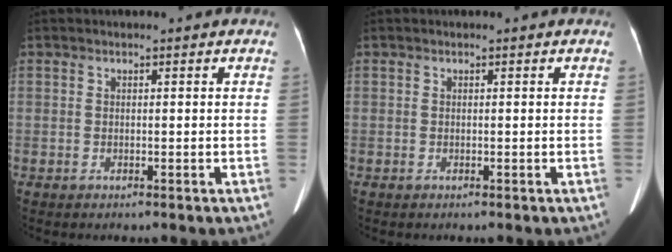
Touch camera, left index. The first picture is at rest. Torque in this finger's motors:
{"motor_torque": [0.12, -0.16, 0.00, 0.00]}